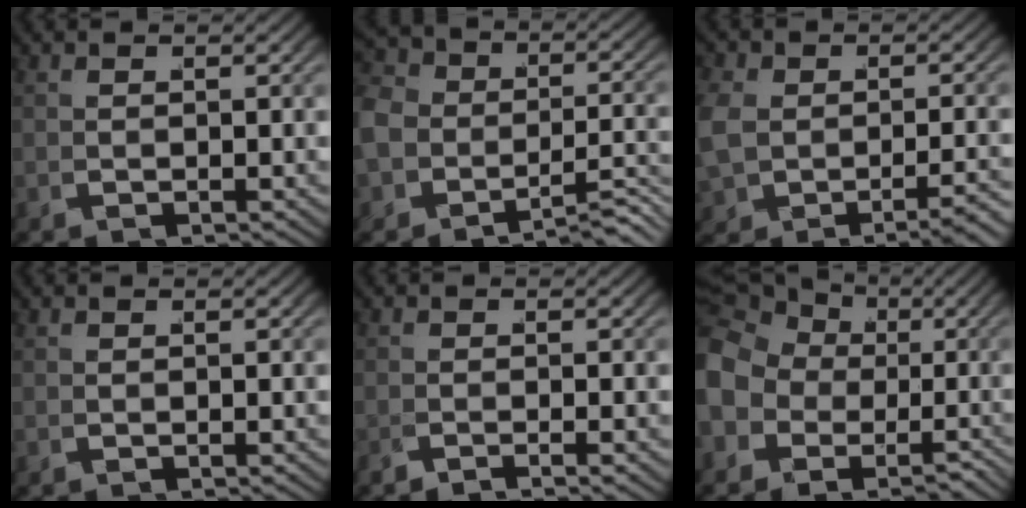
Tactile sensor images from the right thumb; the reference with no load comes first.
{"total": 7.0, "force": [-3.1, 5.1, 3.6], "torque": [-0.070, -0.015, -0.054]}
{"total": 3.9, "force": [-1.7, 2.8, 2.2], "torque": [-0.055, -0.010, -0.022]}
{"total": 0.0}
{"total": 1.4, "force": [-1.2, 0.5, 0.4], "torque": [0.002, 0.003, -0.030]}
{"total": 9.2, "force": [-0.4, 8.0, 4.6], "torque": [-0.091, -0.013, -0.012]}